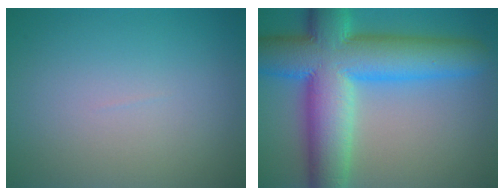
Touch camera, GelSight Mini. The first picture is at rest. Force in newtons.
{"total": 13.6, "press": 13.6, "slide": 0.3}